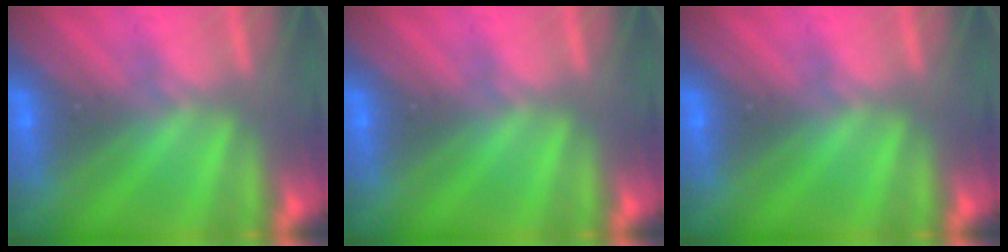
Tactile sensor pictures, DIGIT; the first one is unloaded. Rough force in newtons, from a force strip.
{"total": 0.0}
{"total": 0.0}